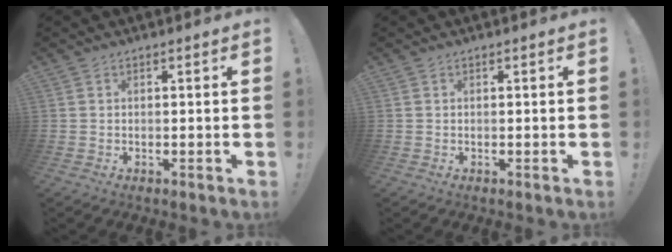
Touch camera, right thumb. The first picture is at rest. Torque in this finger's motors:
{"motor_torque": [-0.04, 0.02, -0.03, 0.02, 0.00]}